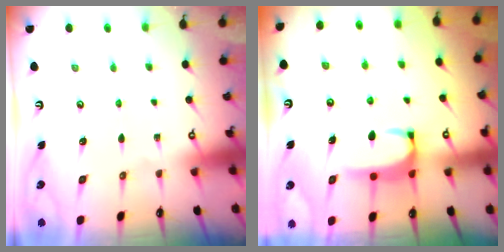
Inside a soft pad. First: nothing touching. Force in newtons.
{"total": 1.9, "press": 1.9, "slide": 0.3}